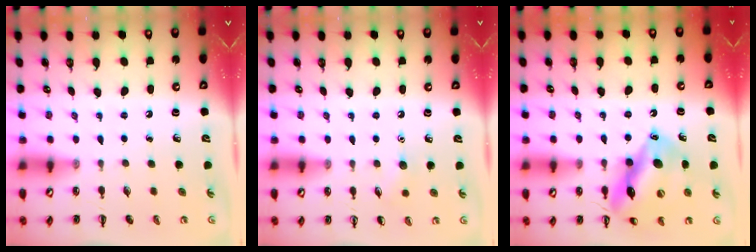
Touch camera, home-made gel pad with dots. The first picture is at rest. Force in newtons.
{"total": 4.6, "press": 4.4, "slide": 1.4}
{"total": 15.2, "press": 14.9, "slide": 2.7}